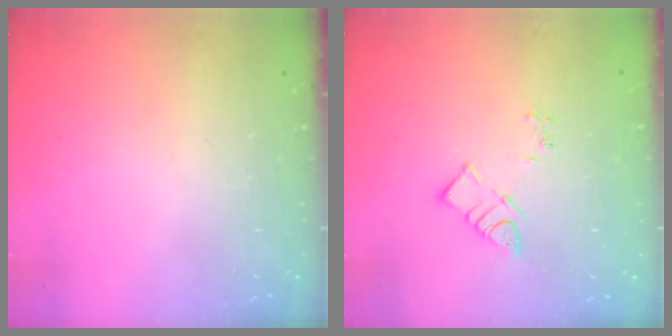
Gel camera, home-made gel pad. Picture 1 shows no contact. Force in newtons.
{"total": 6.0, "press": 6.0, "slide": 0.2}